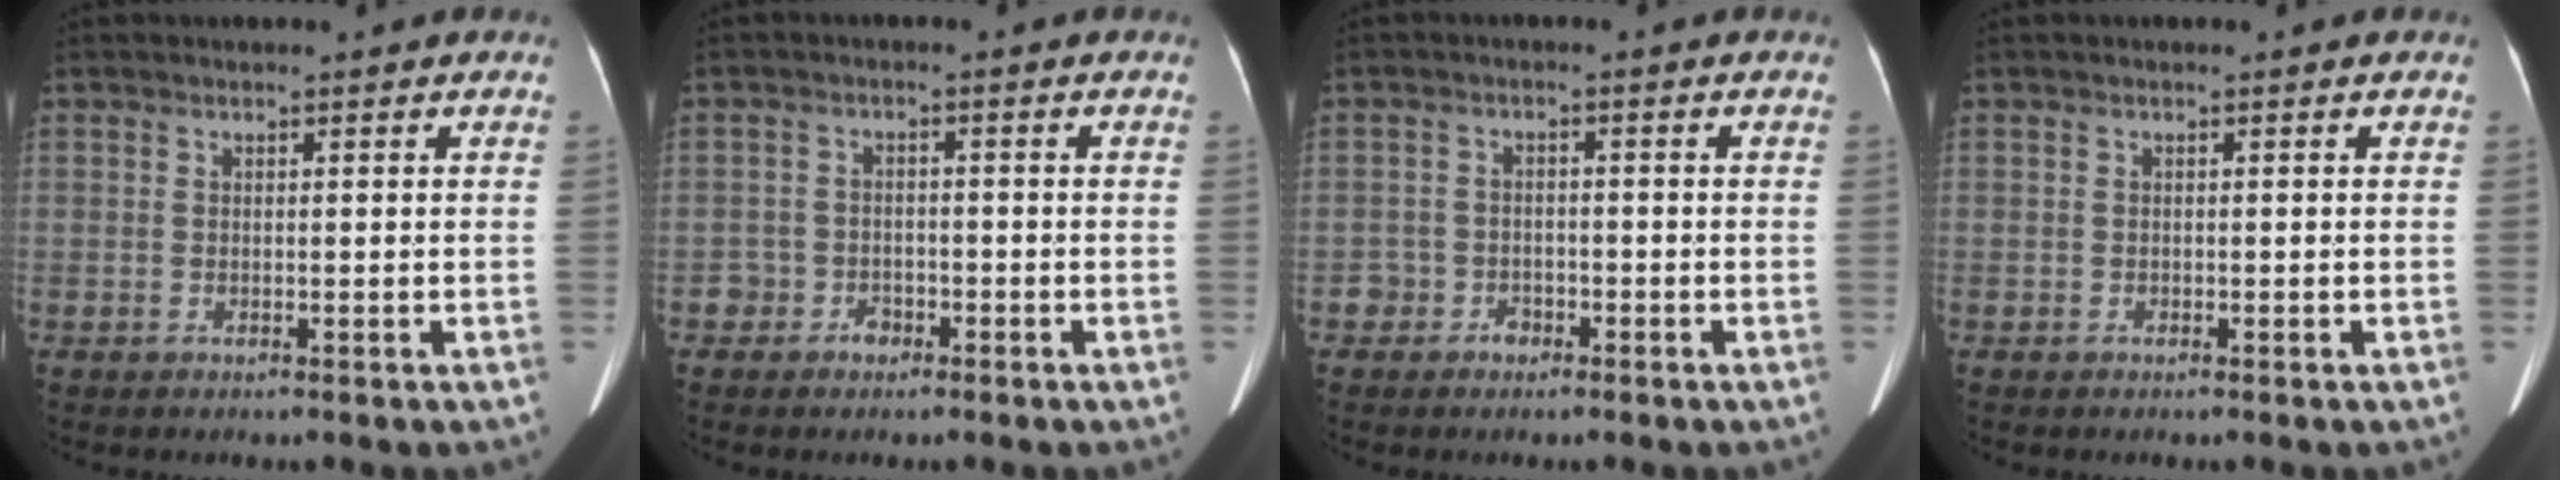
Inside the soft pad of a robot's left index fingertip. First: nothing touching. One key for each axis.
{"total": 2.7, "fx": -1.6, "fy": 2.1, "fz": 0.5, "tx": -0.004, "ty": 0.010, "tz": -0.028}
{"total": 2.6, "fx": -1.6, "fy": 2.1, "fz": 0.3, "tx": -0.002, "ty": 0.010, "tz": -0.028}
{"total": 0.0}